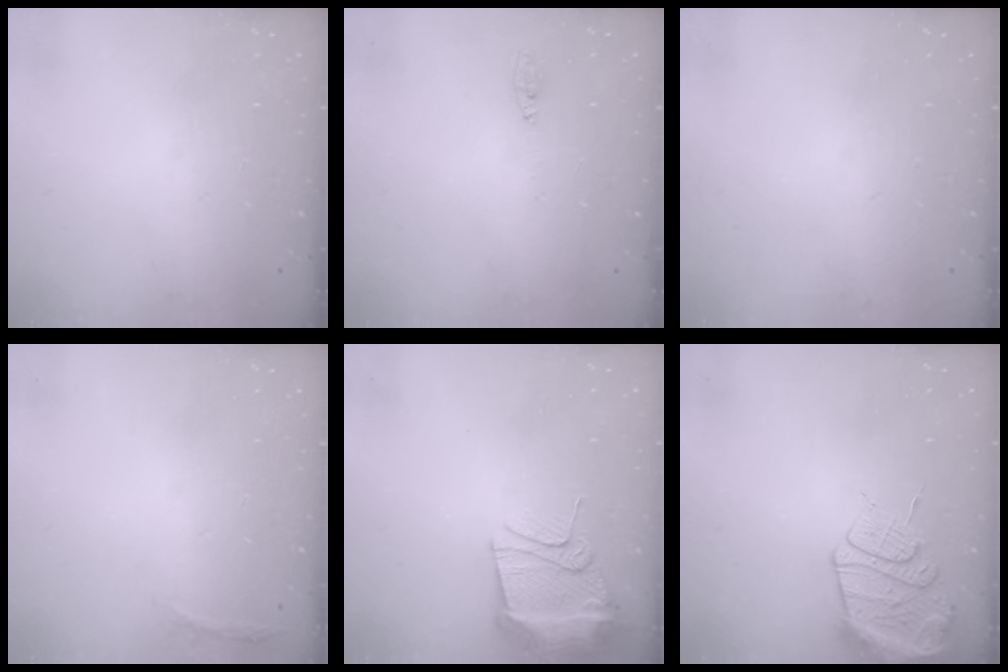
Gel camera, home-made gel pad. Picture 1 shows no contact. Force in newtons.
{"total": 4.2, "press": 2.6, "slide": 3.3}
{"total": 0.0}
{"total": 3.0, "press": 1.9, "slide": 2.3}
{"total": 12.1, "press": 12.0, "slide": 1.4}
{"total": 13.1, "press": 13.0, "slide": 1.6}